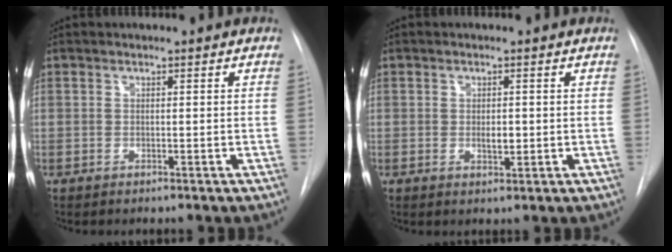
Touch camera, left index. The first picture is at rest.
{"total": 1.8, "force": [-0.1, 0.9, 1.6], "torque": [-0.027, -0.003, 0.000]}